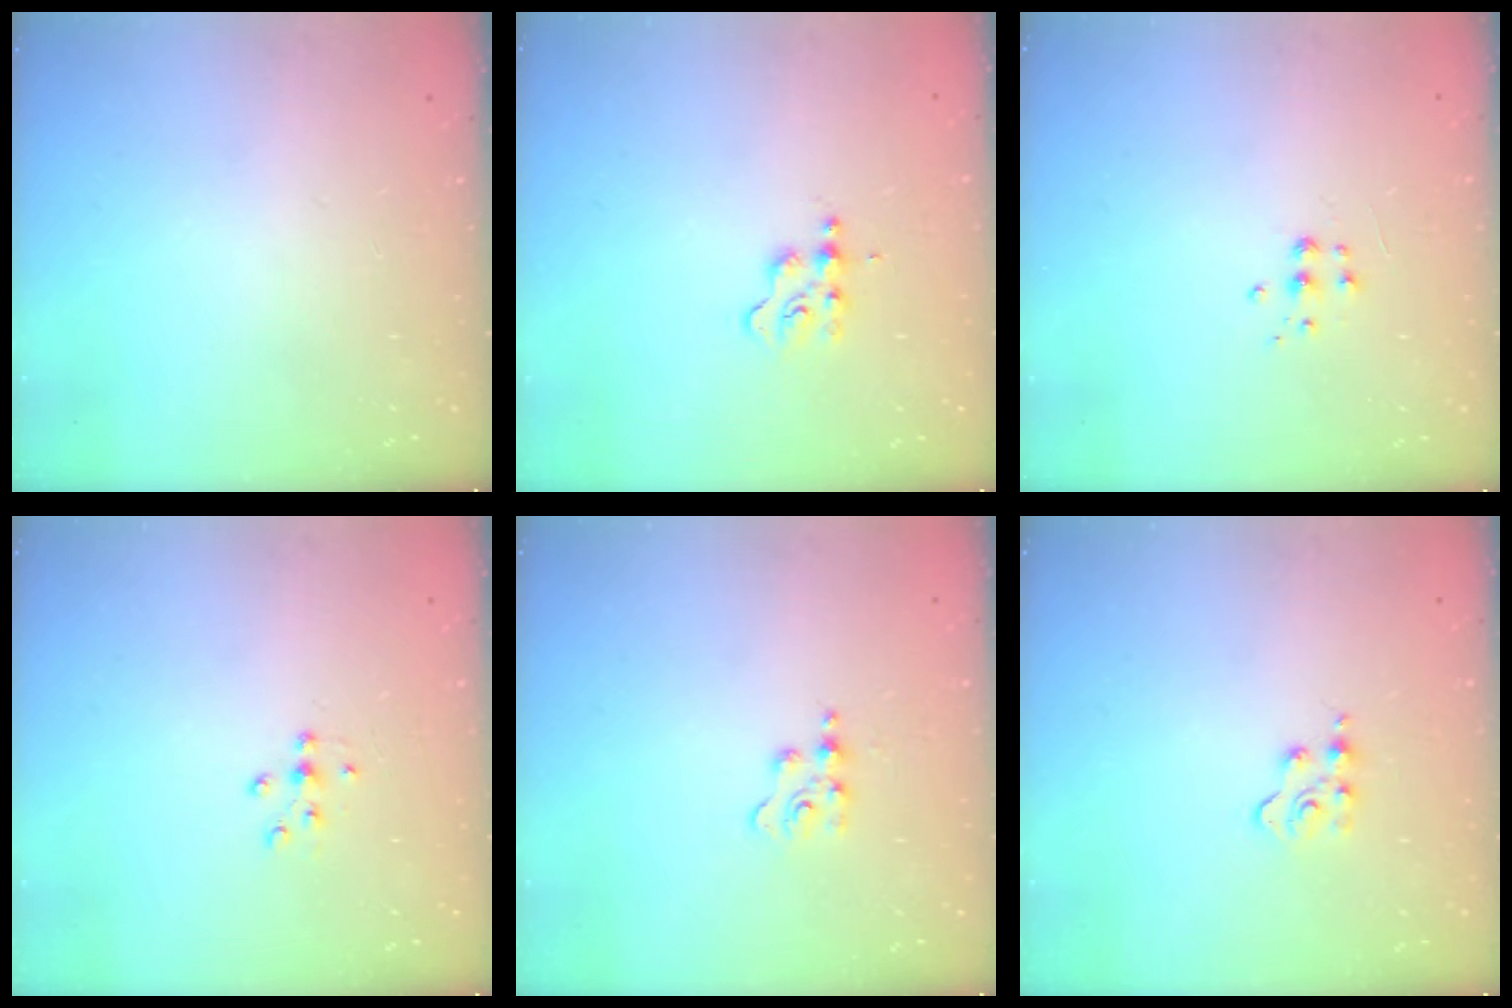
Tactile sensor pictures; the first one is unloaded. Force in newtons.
{"total": 2.7, "press": 2.7, "slide": 0.3}
{"total": 4.9, "press": 4.9, "slide": 0.5}
{"total": 5.6, "press": 5.5, "slide": 1.2}
{"total": 4.0, "press": 4.0, "slide": 0.4}
{"total": 3.2, "press": 3.2, "slide": 0.4}